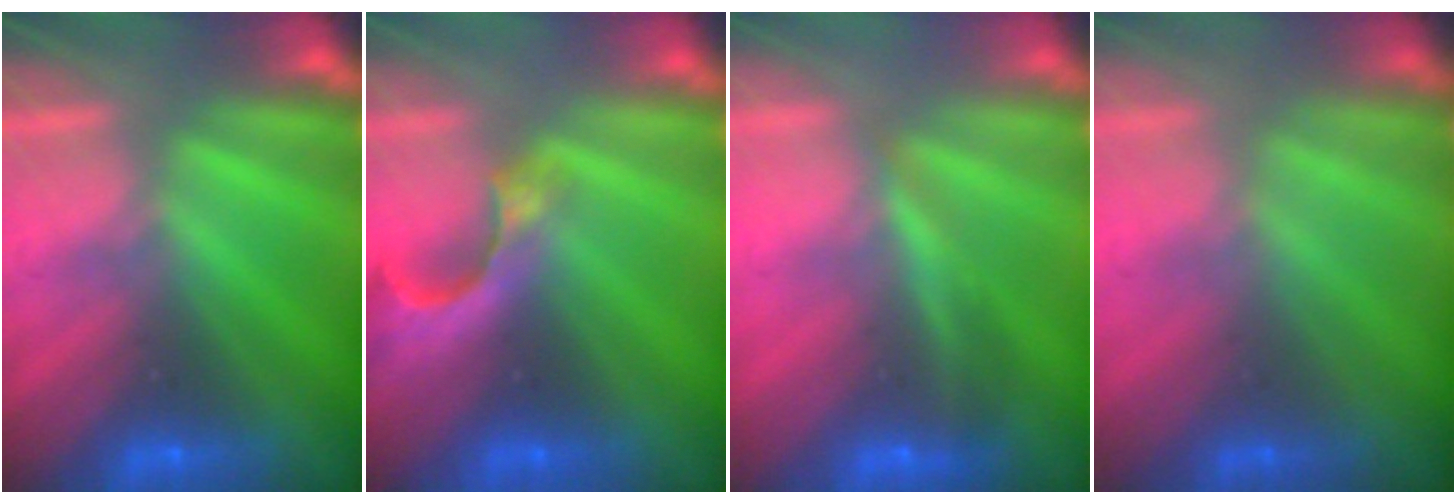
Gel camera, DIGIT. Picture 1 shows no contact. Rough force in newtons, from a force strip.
{"total": 4.4}
{"total": 3.9}
{"total": 1.0}